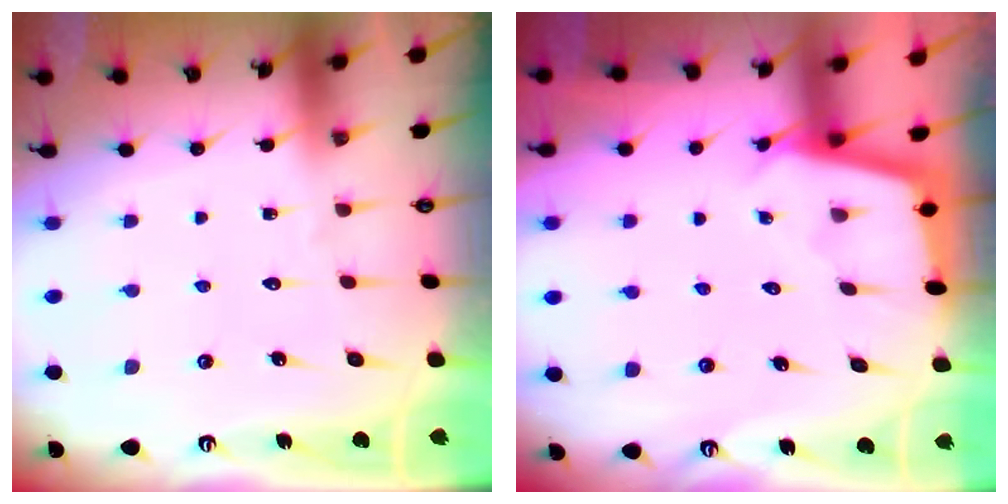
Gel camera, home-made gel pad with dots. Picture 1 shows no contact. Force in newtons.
{"total": 2.4, "press": 2.4, "slide": 0.2}